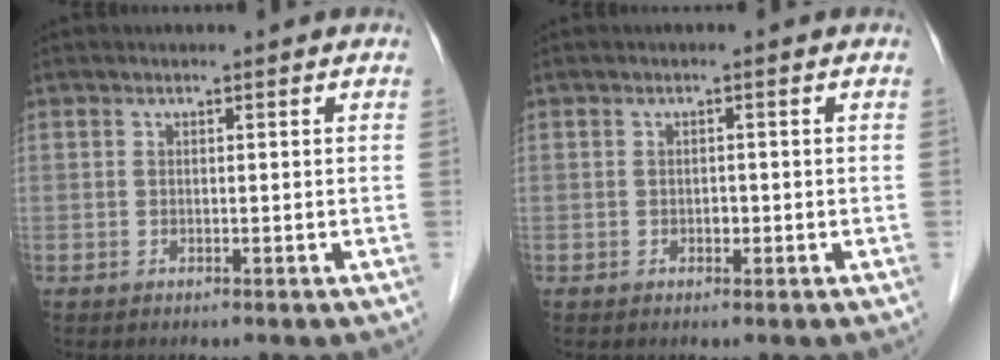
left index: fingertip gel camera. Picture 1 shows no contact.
{"total": 0.9, "force": [-0.3, 0.6, 0.6], "torque": [-0.010, 0.002, -0.005]}